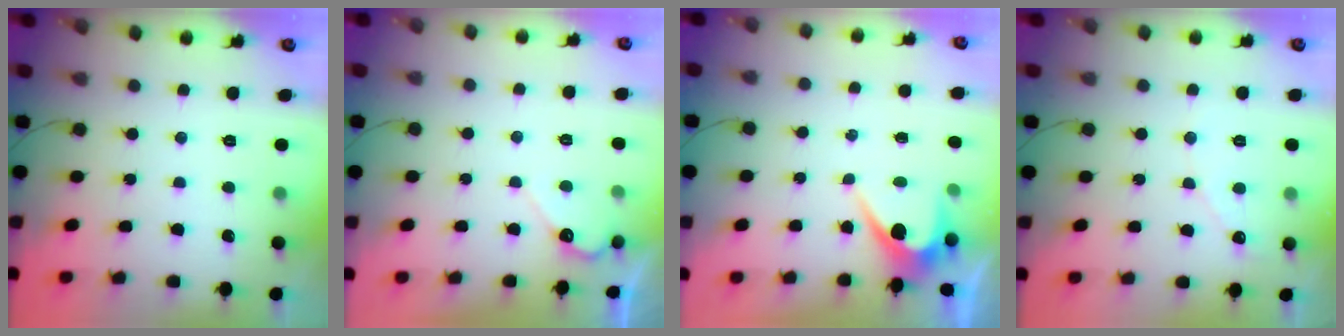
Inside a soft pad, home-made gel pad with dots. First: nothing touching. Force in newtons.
{"total": 4.9, "press": 4.9, "slide": 0.3}
{"total": 4.3, "press": 4.3, "slide": 0.2}
{"total": 2.3, "press": 2.3, "slide": 0.1}